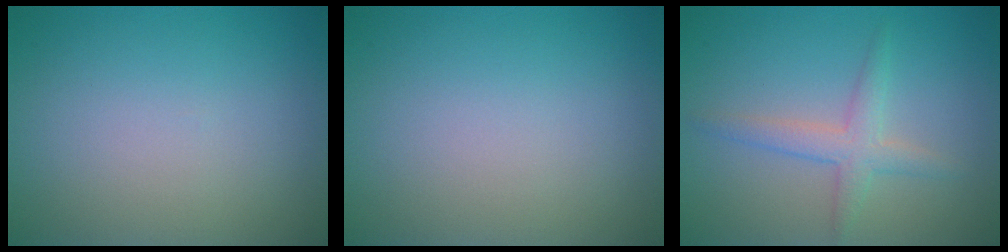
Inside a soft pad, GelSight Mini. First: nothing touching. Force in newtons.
{"total": 0.0}
{"total": 2.5, "press": 2.5, "slide": 0.0}